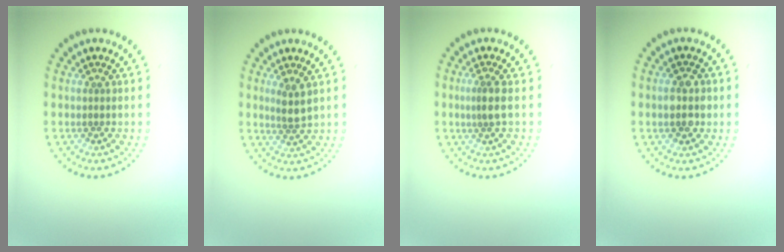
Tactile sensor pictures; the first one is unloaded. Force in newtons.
{"total": 1.8, "press": 1.4, "slide": 1.2}
{"total": 1.4, "press": 1.0, "slide": 1.0}
{"total": 2.4, "press": 2.4, "slide": 0.1}